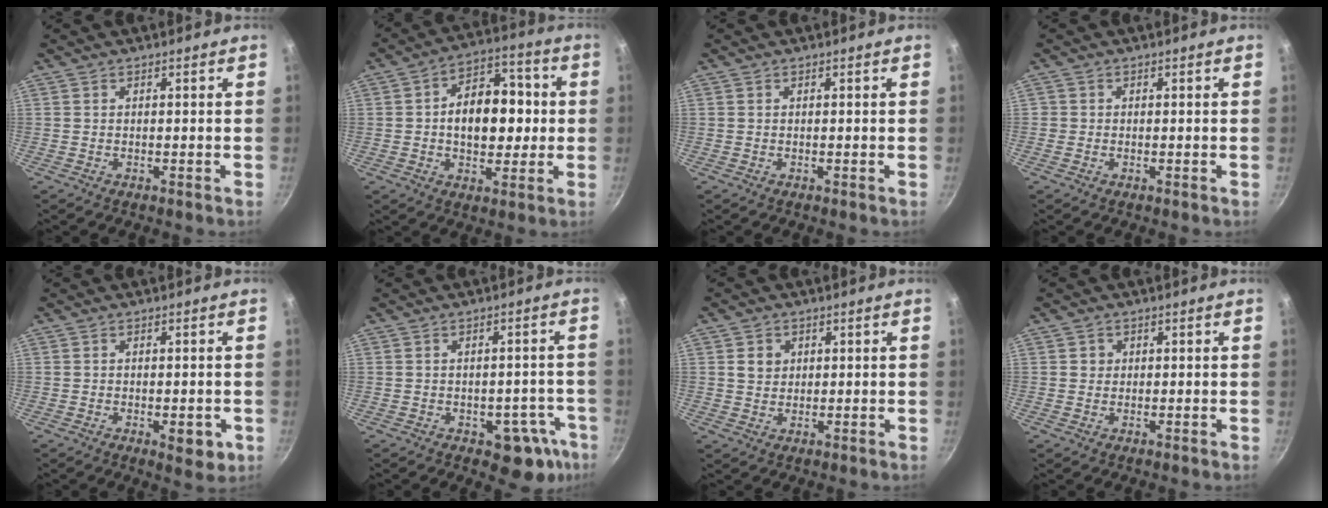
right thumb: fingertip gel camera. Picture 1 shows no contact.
{"total": 14.0, "force": [0.3, 8.9, 10.8], "torque": [-0.121, 0.027, 0.001]}
{"total": 0.0}
{"total": 0.8, "force": [-0.1, 0.8, 0.0], "torque": [0.004, 0.005, -0.004]}
{"total": 4.7, "force": [-1.4, 2.0, 4.0], "torque": [-0.042, -0.004, -0.014]}
{"total": 8.0, "force": [-4.2, 4.3, 5.3], "torque": [-0.032, 0.030, -0.045]}
{"total": 3.4, "force": [1.0, 3.0, 1.3], "torque": [-0.006, -0.004, 0.019]}
{"total": 1.5, "force": [0.3, 1.5, 0.3], "torque": [0.004, 0.001, 0.002]}